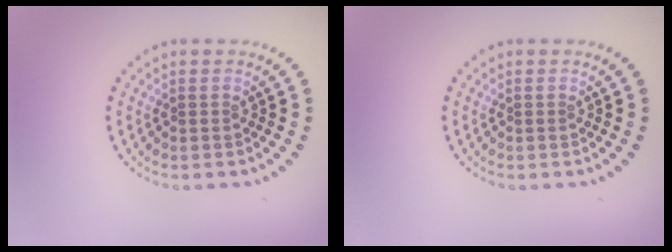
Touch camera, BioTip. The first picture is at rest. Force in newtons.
{"total": 0.0}